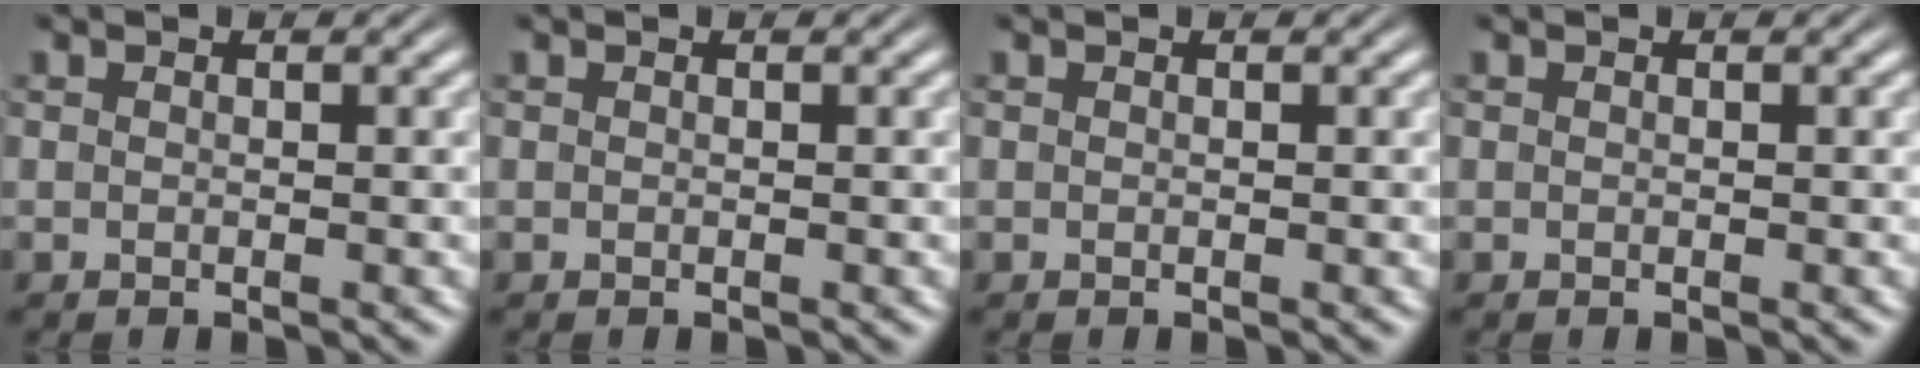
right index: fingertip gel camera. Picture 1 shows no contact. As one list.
[{"total": 0.0}, {"total": 0.0}, {"total": 0.0}]